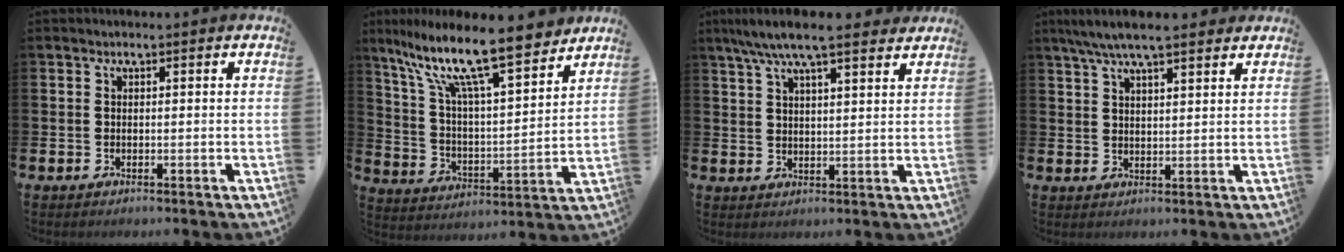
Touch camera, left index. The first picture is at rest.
{"total": 14.0, "force": [11.0, 2.8, 8.3], "torque": [-0.183, -0.065, 0.187]}
{"total": 7.6, "force": [6.7, 1.2, 3.5], "torque": [-0.081, -0.017, 0.121]}
{"total": 6.5, "force": [5.7, 1.1, 2.9], "torque": [-0.066, -0.013, 0.103]}